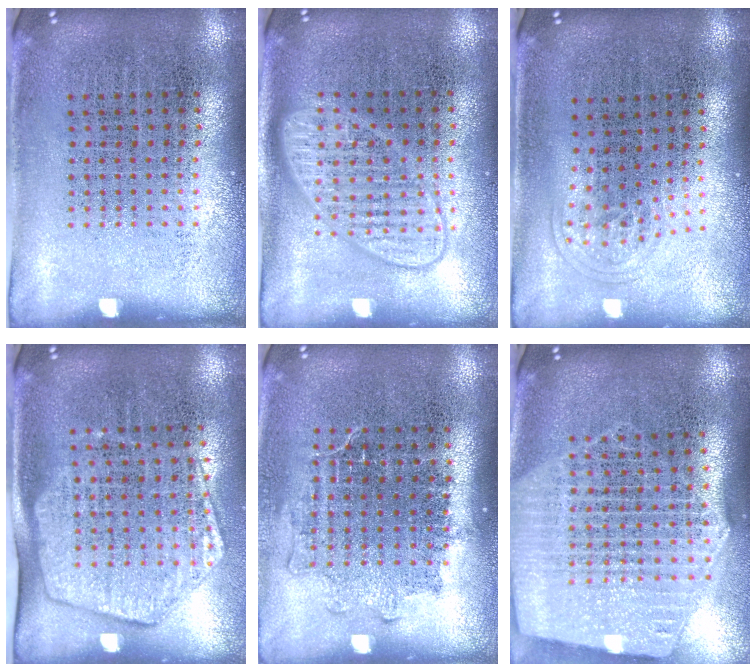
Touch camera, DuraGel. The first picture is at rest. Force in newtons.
{"total": 2.0, "press": 1.9, "slide": 0.3}
{"total": 1.0, "press": 0.6, "slide": 0.7}
{"total": 1.8, "press": 1.6, "slide": 0.8}
{"total": 1.2, "press": 1.1, "slide": 0.6}
{"total": 2.7, "press": 2.3, "slide": 1.4}